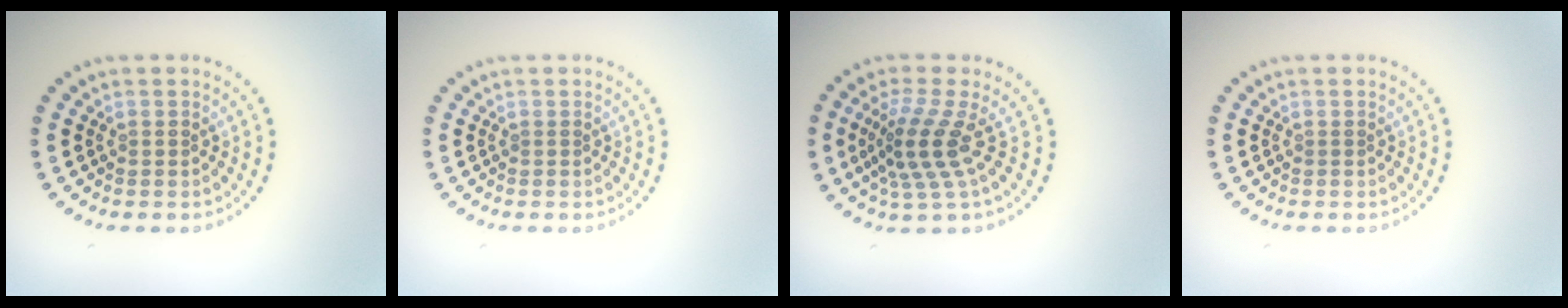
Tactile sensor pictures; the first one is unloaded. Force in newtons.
{"total": 0.0}
{"total": 4.0, "press": 2.8, "slide": 2.8}
{"total": 0.0}